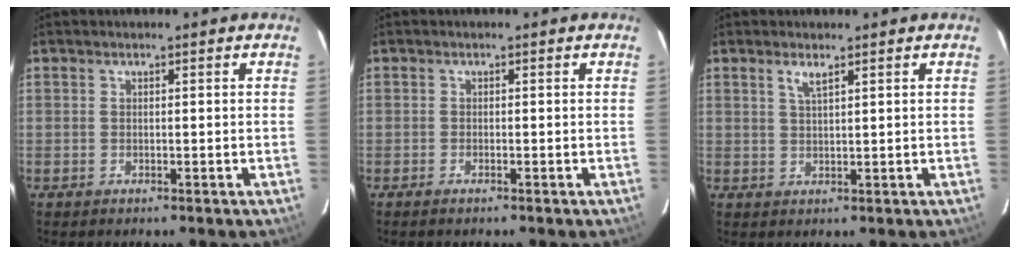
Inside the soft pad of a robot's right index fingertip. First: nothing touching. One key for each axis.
{"total": 0.7, "fx": -0.6, "fy": 0.1, "fz": 0.3, "tx": -0.007, "ty": -0.001, "tz": -0.014}
{"total": 2.1, "fx": 1.3, "fy": 0.4, "fz": 1.6, "tx": -0.030, "ty": 0.001, "tz": 0.023}